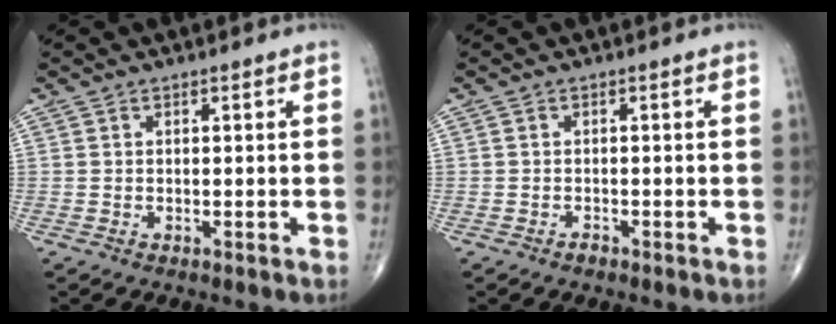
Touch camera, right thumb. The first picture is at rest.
{"total": 0.8, "force": [-0.7, 0.4, 0.2], "torque": [-0.003, 0.002, -0.014]}